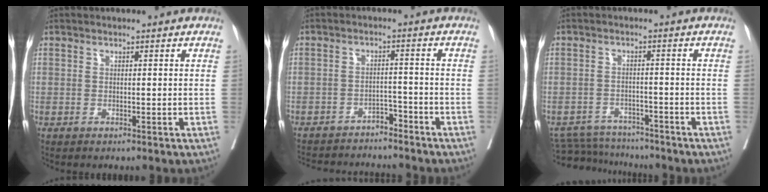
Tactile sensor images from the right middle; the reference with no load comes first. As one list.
[{"total": 10.9, "force": [-10.0, 3.0, 3.0], "torque": [-0.038, 0.019, -0.141]}, {"total": 4.2, "force": [-4.2, 0.6, 0.0], "torque": [0.000, -0.011, -0.071]}]